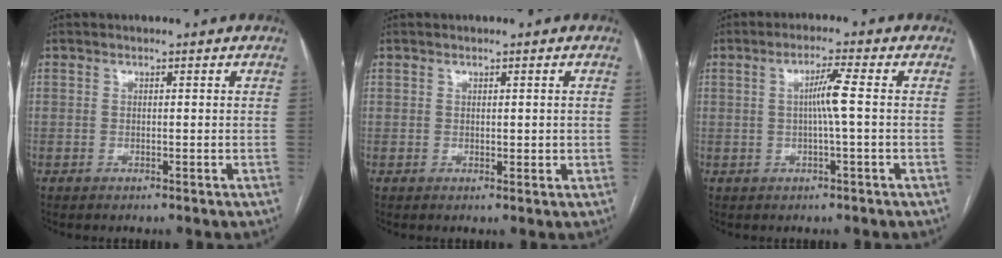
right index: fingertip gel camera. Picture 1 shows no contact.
{"total": 1.2, "force": [0.2, 0.9, 0.8], "torque": [-0.010, -0.001, 0.005]}
{"total": 4.0, "force": [0.1, -0.6, 4.0], "torque": [-0.072, 0.004, 0.002]}